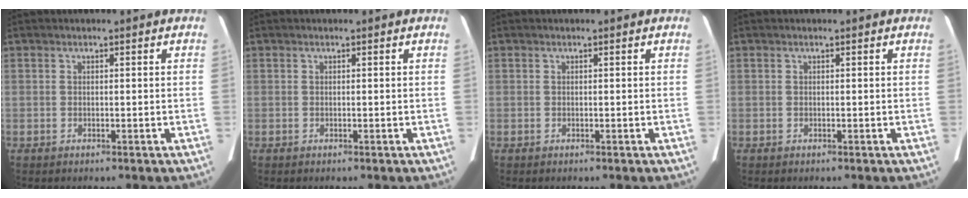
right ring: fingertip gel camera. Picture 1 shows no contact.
{"total": 0.0}
{"total": 0.0}
{"total": 0.0}